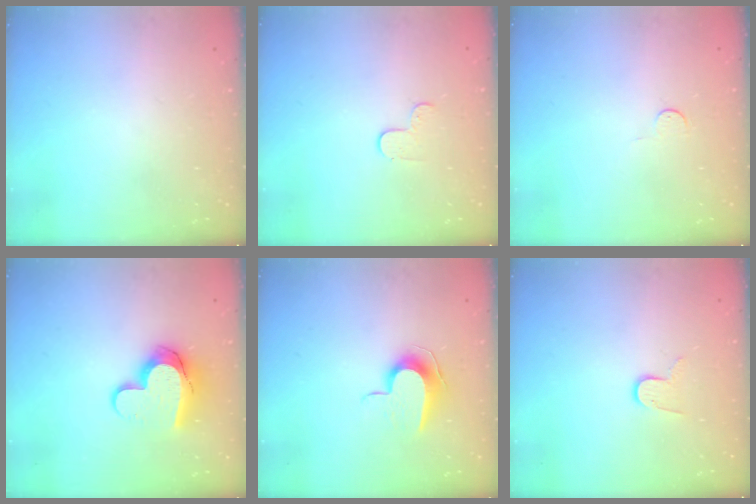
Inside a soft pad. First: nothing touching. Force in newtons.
{"total": 3.5, "press": 3.5, "slide": 0.4}
{"total": 3.2, "press": 3.2, "slide": 0.4}
{"total": 12.2, "press": 12.2, "slide": 0.9}
{"total": 9.4, "press": 9.4, "slide": 0.5}
{"total": 7.2, "press": 7.2, "slide": 0.3}